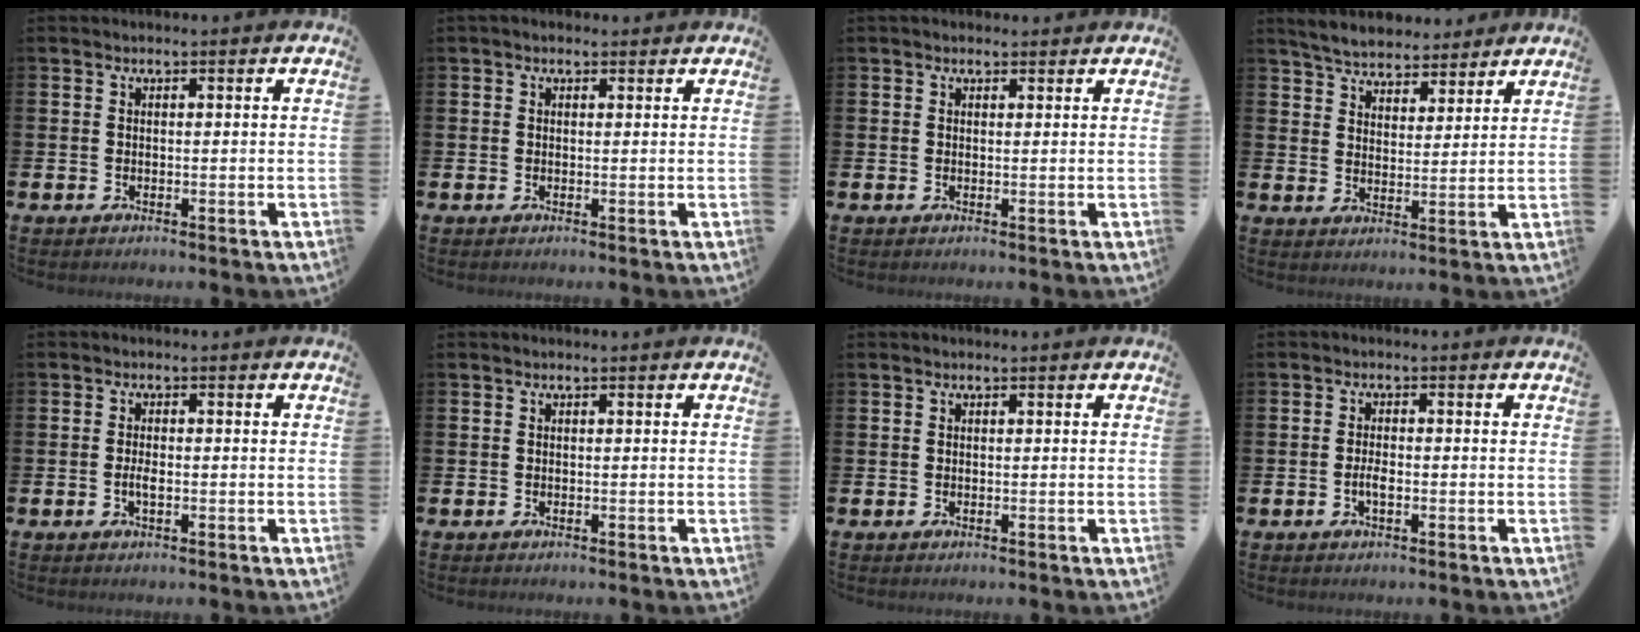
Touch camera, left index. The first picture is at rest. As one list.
[{"total": 0.8, "force": [0.5, 0.5, 0.3], "torque": [0.004, 0.003, 0.006]}, {"total": 1.0, "force": [0.8, 0.5, 0.1], "torque": [0.007, 0.002, 0.013]}, {"total": 5.5, "force": [5.3, 1.3, 0.3], "torque": [-0.022, -0.026, 0.094]}, {"total": 1.7, "force": [-0.4, 0.6, 1.5], "torque": [-0.024, -0.001, -0.008]}, {"total": 0.0}, {"total": 0.0}, {"total": 2.0, "force": [-0.6, 0.8, 1.7], "torque": [-0.029, 0.001, -0.012]}]